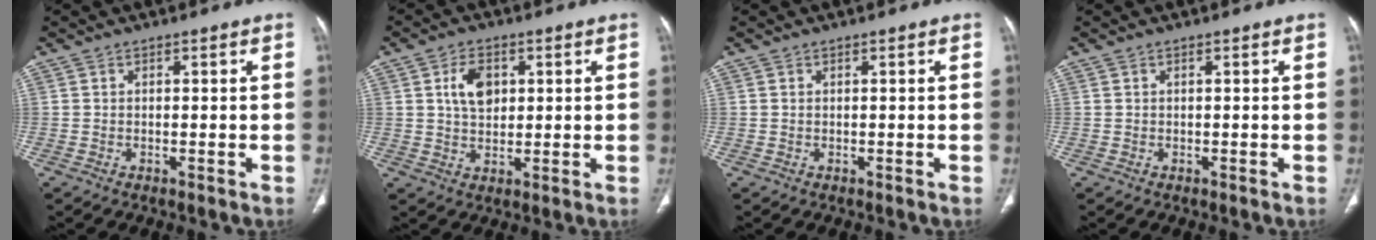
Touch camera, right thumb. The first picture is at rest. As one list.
[{"total": 6.4, "force": [1.8, 4.2, 4.4], "torque": [-0.062, -0.006, 0.031]}, {"total": 0.0}, {"total": 0.0}]